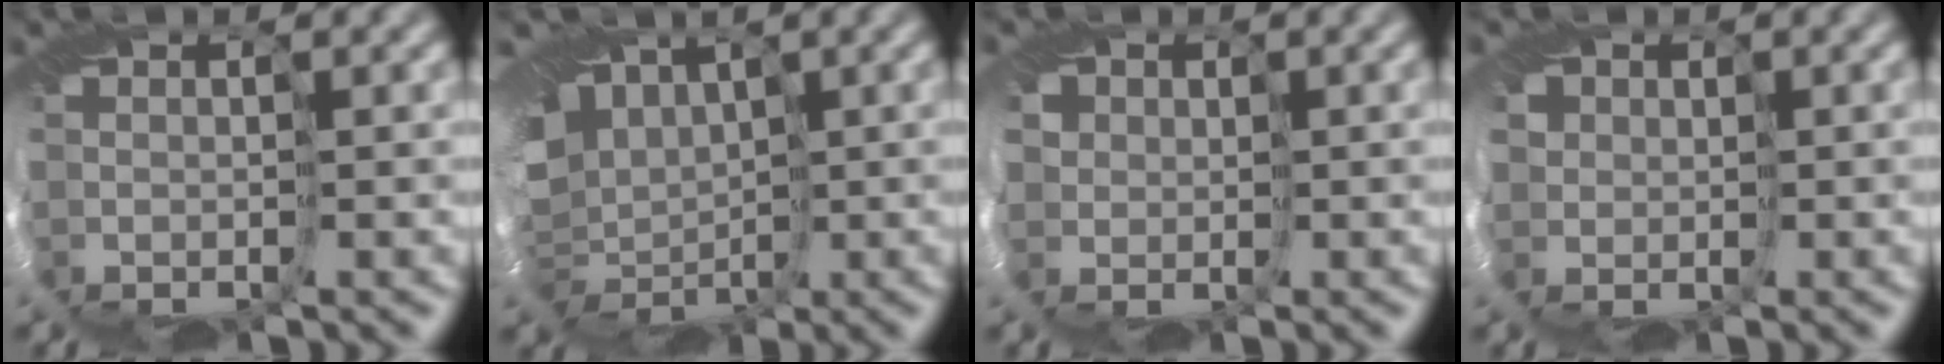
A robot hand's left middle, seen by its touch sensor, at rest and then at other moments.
{"total": 10.1, "force": [2.6, 7.4, 6.4], "torque": [-0.113, 0.001, 0.049]}
{"total": 5.8, "force": [2.4, 4.8, 2.2], "torque": [-0.048, 0.023, 0.020]}
{"total": 4.9, "force": [2.1, 4.1, 1.8], "torque": [-0.040, 0.019, 0.017]}